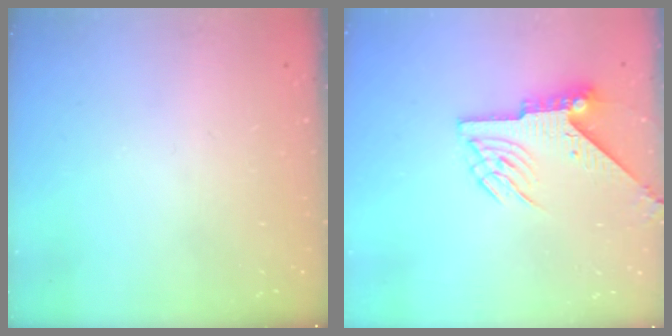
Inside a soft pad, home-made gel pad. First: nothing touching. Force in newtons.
{"total": 6.7, "press": 6.6, "slide": 0.7}